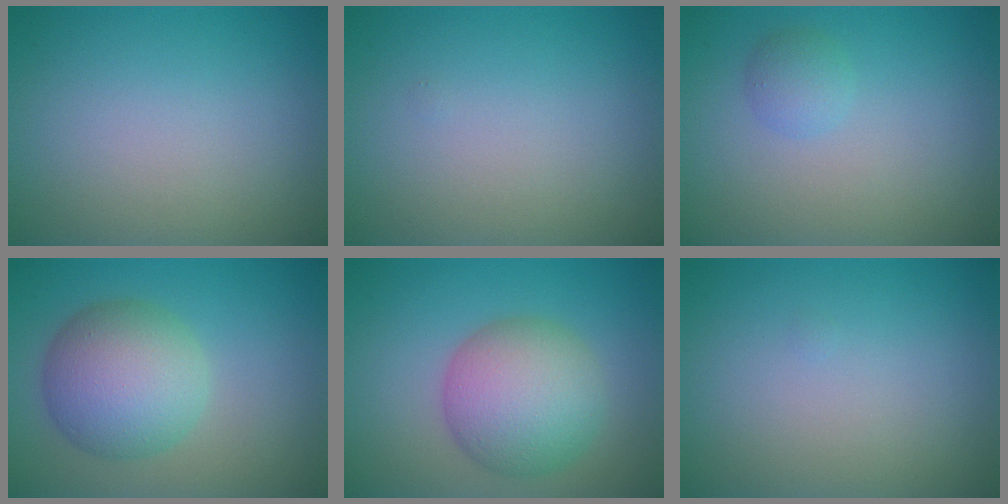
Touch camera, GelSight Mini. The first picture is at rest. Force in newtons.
{"total": 0.0}
{"total": 1.5, "press": 1.5, "slide": 0.1}
{"total": 6.9, "press": 6.9, "slide": 0.3}
{"total": 7.0, "press": 7.0, "slide": 0.2}
{"total": 0.0}